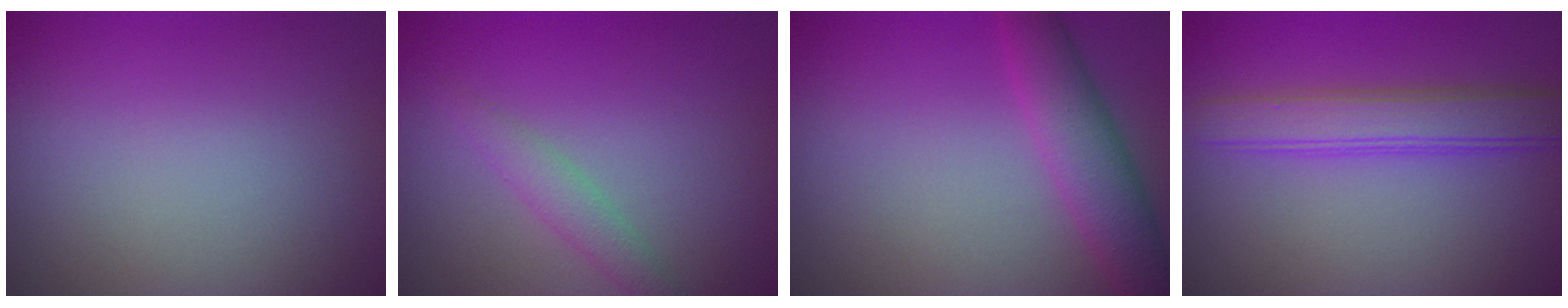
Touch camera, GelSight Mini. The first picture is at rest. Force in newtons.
{"total": 1.8, "press": 1.8, "slide": 0.0}
{"total": 4.2, "press": 4.2, "slide": 0.2}
{"total": 3.9, "press": 3.9, "slide": 0.1}